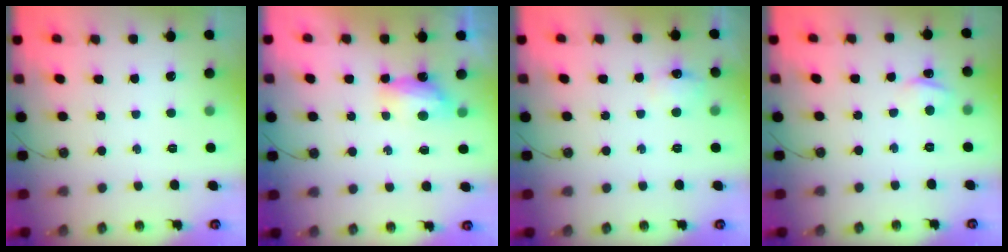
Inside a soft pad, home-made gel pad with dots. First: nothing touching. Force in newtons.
{"total": 7.0, "press": 7.0, "slide": 0.5}
{"total": 7.0, "press": 7.0, "slide": 0.8}
{"total": 3.6, "press": 3.5, "slide": 0.4}